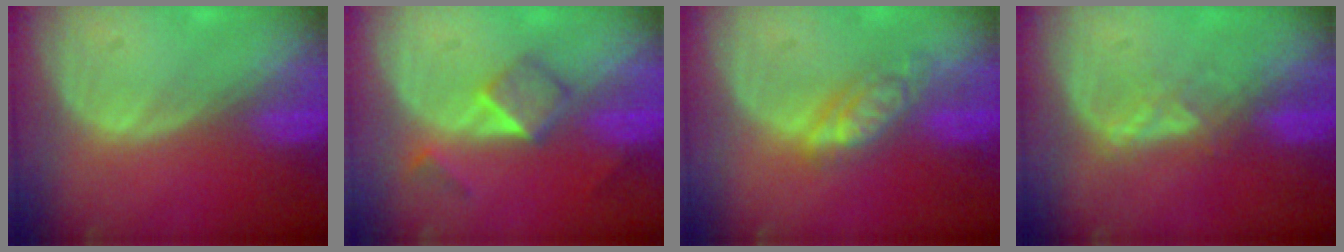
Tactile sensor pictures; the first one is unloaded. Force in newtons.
{"total": 5.2, "press": 4.5, "slide": 2.6}
{"total": 5.7, "press": 5.1, "slide": 2.6}
{"total": 2.9, "press": 2.8, "slide": 0.7}